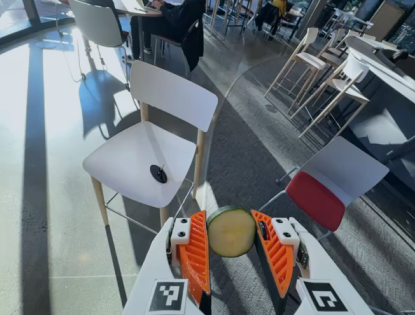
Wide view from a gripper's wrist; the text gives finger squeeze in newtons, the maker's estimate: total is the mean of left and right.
{"total": 9.1, "left": 9.1, "right": 9.2}